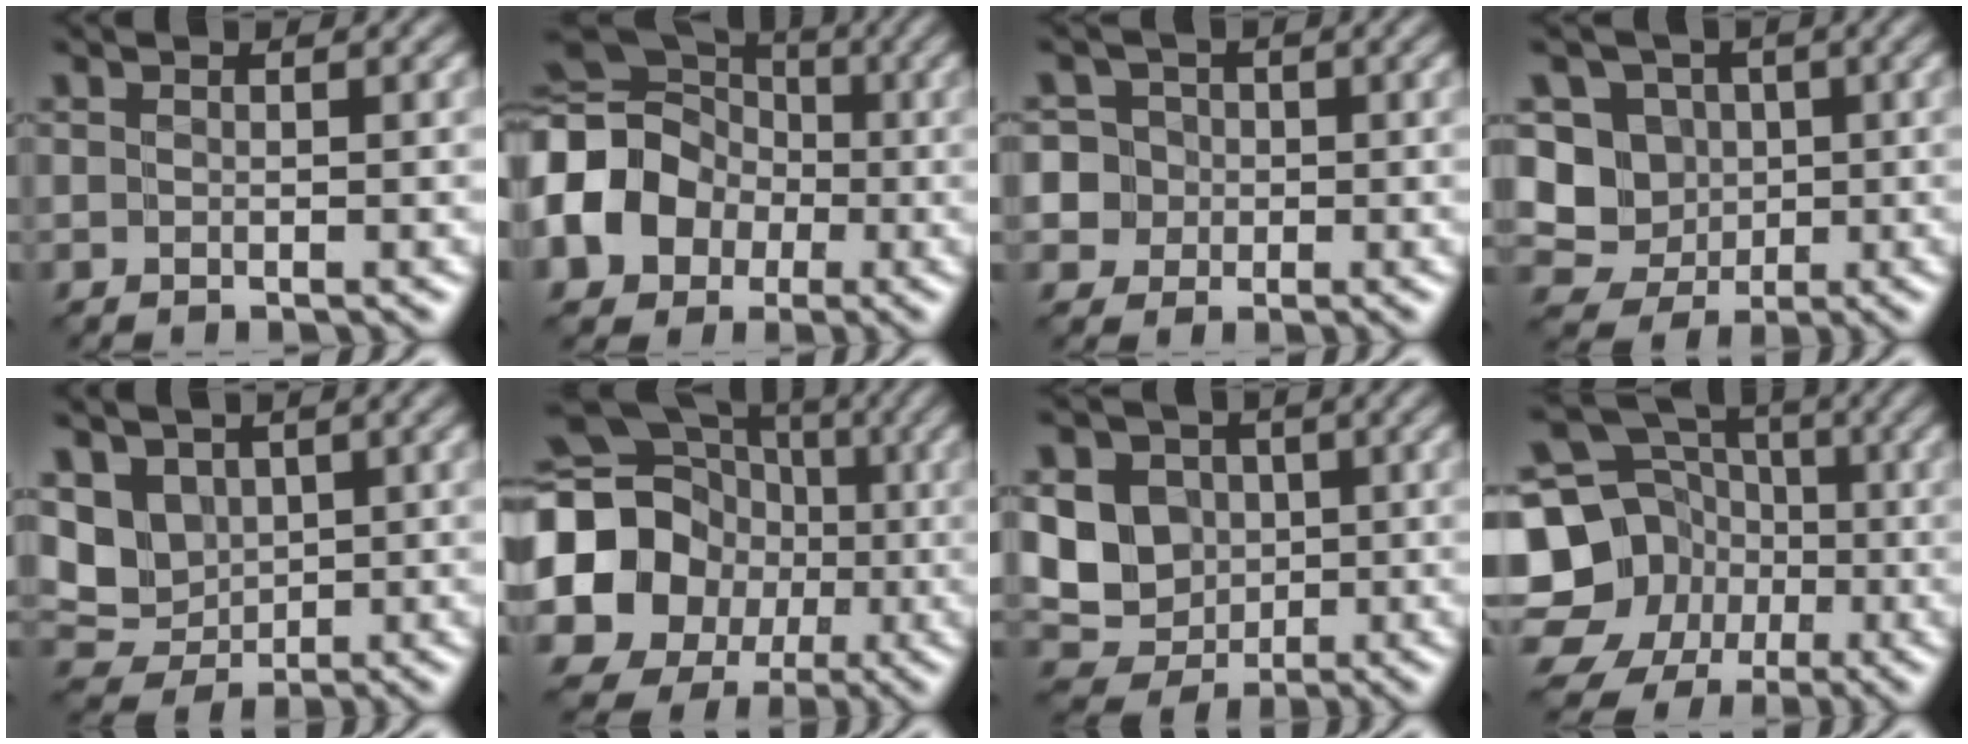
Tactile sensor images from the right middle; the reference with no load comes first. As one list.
[{"total": 13.6, "force": [-1.9, 11.6, 6.8], "torque": [-0.151, 0.002, -0.077]}, {"total": 6.4, "force": [-0.5, 6.2, 1.3], "torque": [-0.021, 0.026, -0.032]}, {"total": 6.0, "force": [1.0, 5.6, 1.9], "torque": [-0.024, 0.012, -0.004]}, {"total": 3.8, "force": [1.2, 3.3, 1.5], "torque": [-0.031, -0.004, 0.019]}, {"total": 18.6, "force": [-1.4, 17.1, 7.1], "torque": [-0.158, -0.003, -0.060]}, {"total": 8.1, "force": [0.9, 7.3, 3.3], "torque": [-0.052, 0.020, -0.008]}, {"total": 15.0, "force": [-3.5, 13.8, 4.8], "torque": [-0.122, 0.005, -0.082]}]